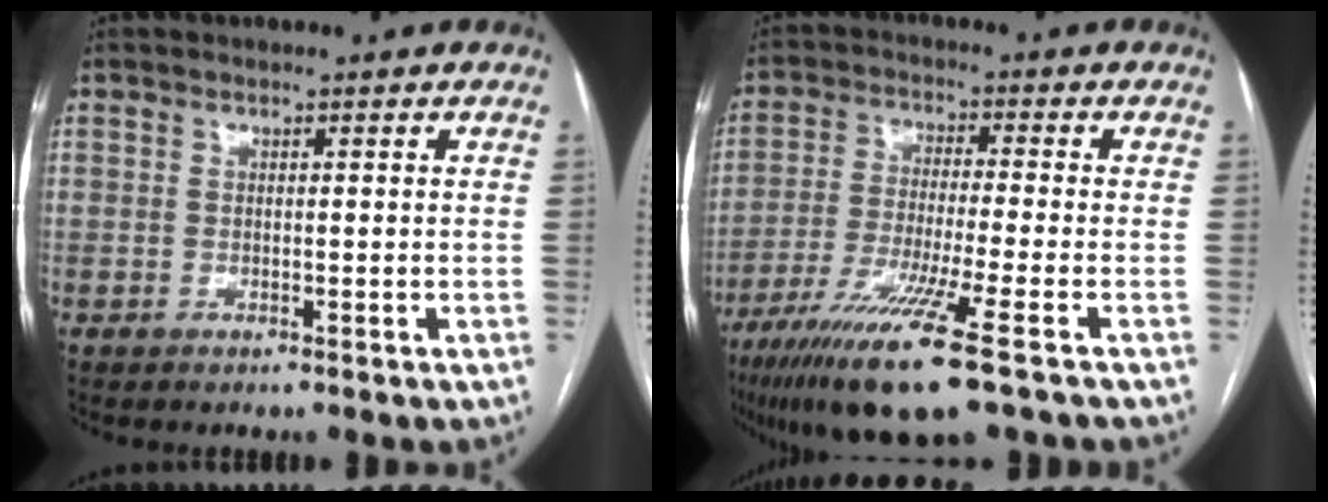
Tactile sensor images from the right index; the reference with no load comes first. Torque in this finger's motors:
{"motor_torque": [1.50, -0.64, 0.87, 0.21]}